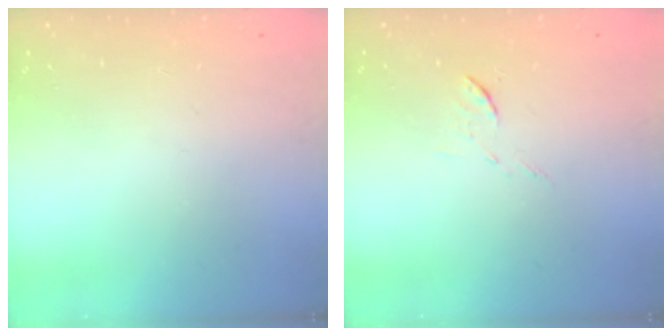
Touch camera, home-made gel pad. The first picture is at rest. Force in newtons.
{"total": 5.3, "press": 5.3, "slide": 0.6}